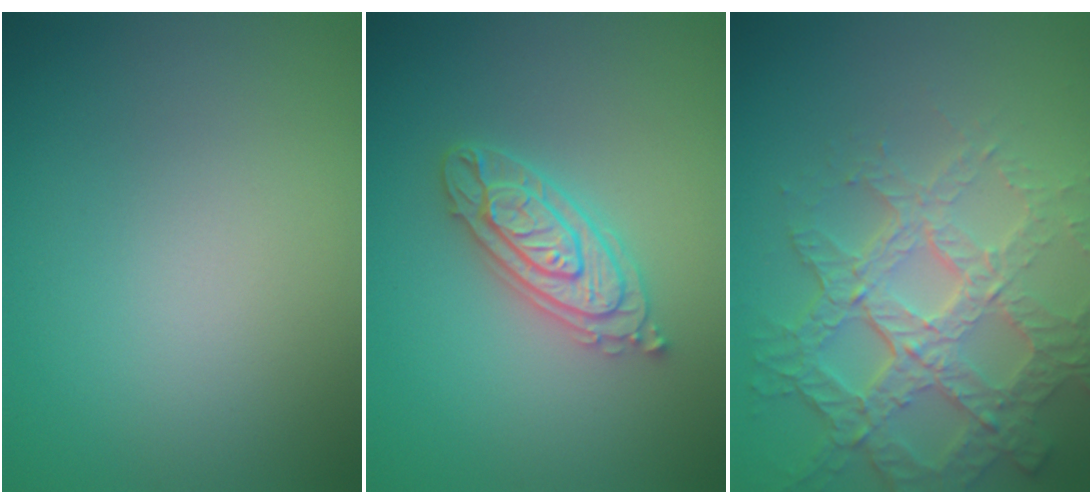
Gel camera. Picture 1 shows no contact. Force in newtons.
{"total": 4.0, "press": 4.0, "slide": 0.6}
{"total": 7.2, "press": 5.2, "slide": 4.9}